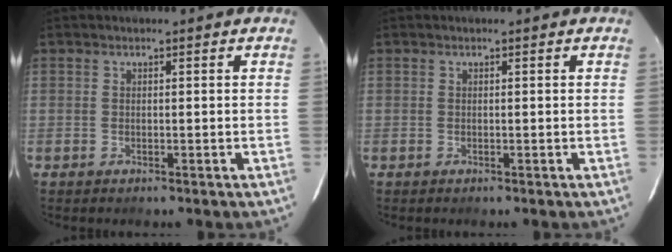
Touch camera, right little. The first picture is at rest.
{"total": 0.0}